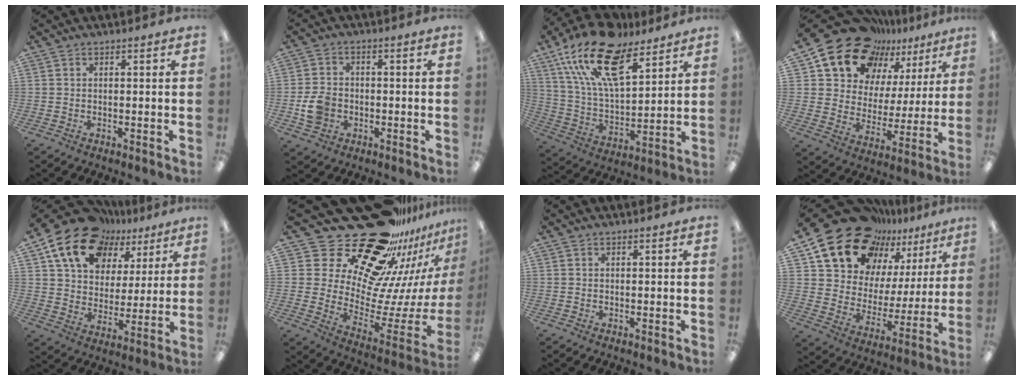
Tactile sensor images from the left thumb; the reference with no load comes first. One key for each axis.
{"total": 6.8, "fx": -1.8, "fy": 5.6, "fz": 3.4, "tx": -0.069, "ty": 0.009, "tz": -0.033}
{"total": 21.1, "fx": 13.4, "fy": 9.2, "fz": 13.4, "tx": -0.263, "ty": -0.067, "tz": 0.238}
{"total": 18.0, "fx": 14.1, "fy": 10.2, "fz": 4.7, "tx": -0.114, "ty": -0.105, "tz": 0.263}
{"total": 18.3, "fx": 12.4, "fy": 11.2, "fz": 7.4, "tx": -0.149, "ty": -0.073, "tz": 0.227}
{"total": 28.6, "fx": 21.3, "fy": 13.9, "fz": 13.2, "tx": -0.211, "ty": -0.179, "tz": 0.398}
{"total": 0.0}
{"total": 20.0, "fx": 16.2, "fy": 10.5, "fz": 5.3, "tx": -0.124, "ty": -0.122, "tz": 0.303}